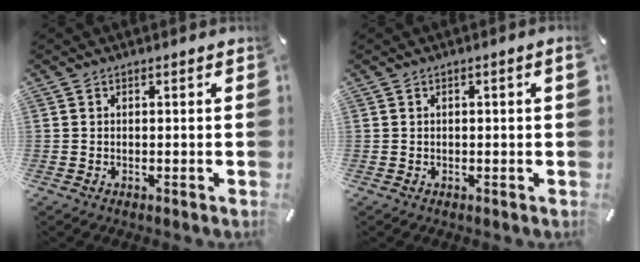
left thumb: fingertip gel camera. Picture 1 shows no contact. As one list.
[{"total": 1.1, "force": [0.0, 0.0, 1.1], "torque": [-0.018, -0.002, 0.000]}]